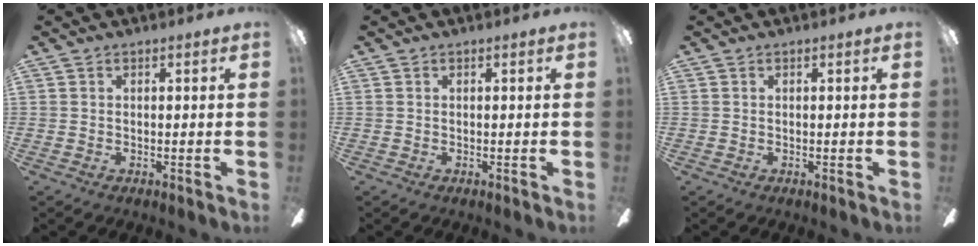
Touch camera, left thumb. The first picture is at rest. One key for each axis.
{"total": 0.0}
{"total": 0.0}